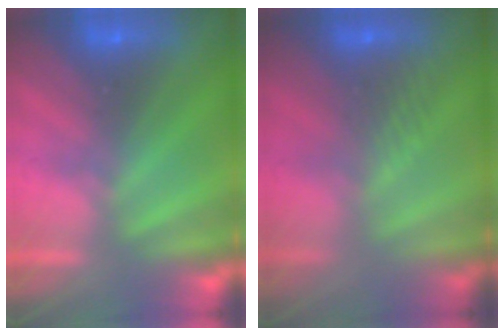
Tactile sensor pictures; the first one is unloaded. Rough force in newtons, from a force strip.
{"total": 2.6}